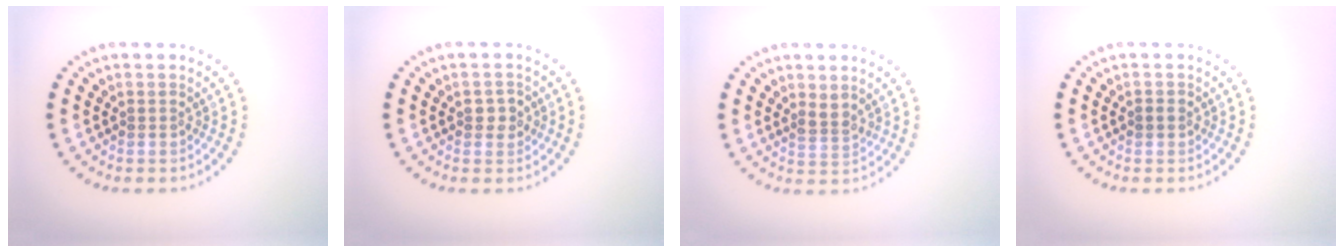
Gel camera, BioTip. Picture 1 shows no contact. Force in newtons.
{"total": 1.6, "press": 1.5, "slide": 0.4}
{"total": 1.8, "press": 1.4, "slide": 1.2}
{"total": 0.8, "press": 0.8, "slide": 0.4}